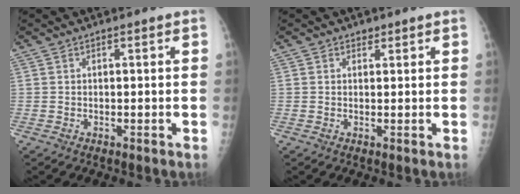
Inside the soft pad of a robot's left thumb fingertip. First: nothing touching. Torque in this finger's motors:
{"motor_torque": [0.01, 0.00, 0.02, 0.02, 0.00]}